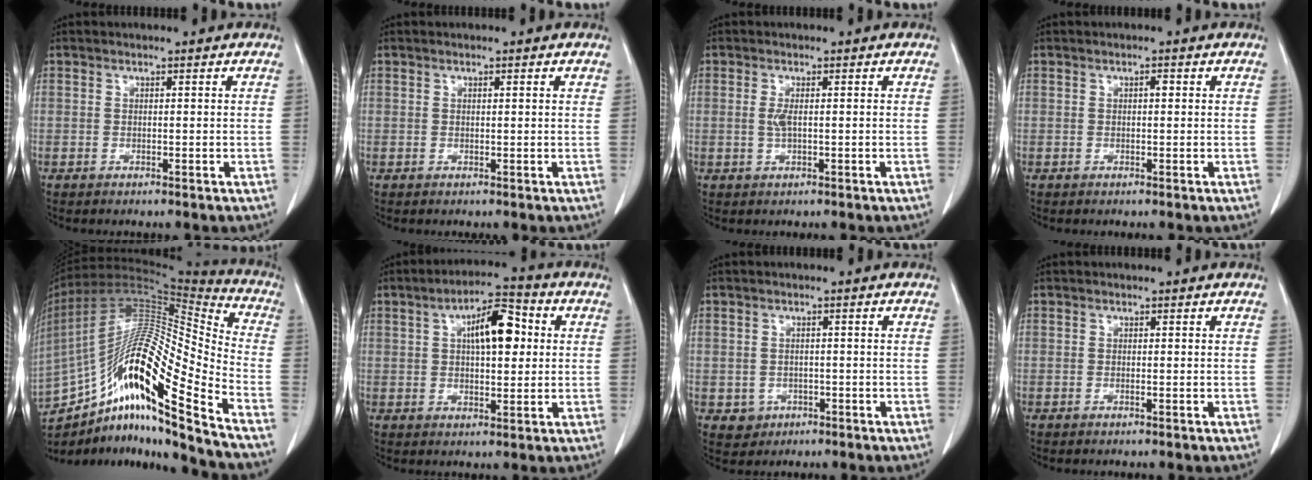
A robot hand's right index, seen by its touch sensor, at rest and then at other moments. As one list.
[{"total": 0.7, "force": [0.4, 0.1, 0.6], "torque": [-0.012, 0.002, 0.003]}, {"total": 1.7, "force": [0.0, 0.5, 1.6], "torque": [-0.037, -0.001, 0.001]}, {"total": 0.7, "force": [0.1, 0.3, 0.6], "torque": [-0.009, 0.003, -0.001]}, {"total": 25.6, "force": [-15.6, 2.6, 20.1], "torque": [-0.374, 0.009, -0.283]}, {"total": 9.2, "force": [2.2, 3.4, 8.3], "torque": [-0.135, 0.024, 0.031]}, {"total": 3.0, "force": [-0.9, 2.9, 0.4], "torque": [0.003, 0.009, -0.005]}, {"total": 0.0}]